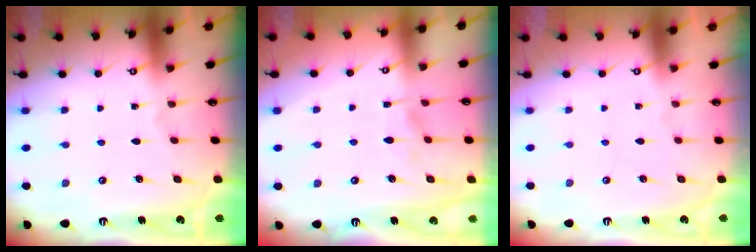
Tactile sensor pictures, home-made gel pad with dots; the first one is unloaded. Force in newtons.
{"total": 1.3, "press": 0.8, "slide": 1.0}
{"total": 1.5, "press": 1.4, "slide": 0.6}